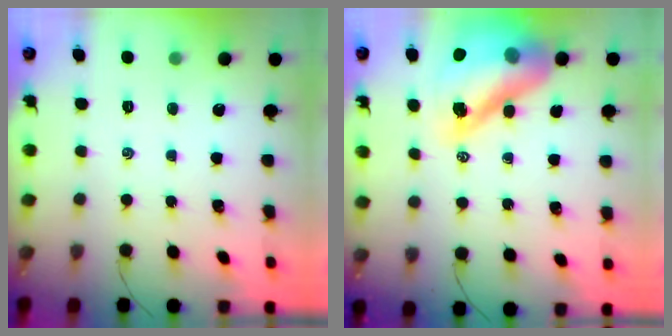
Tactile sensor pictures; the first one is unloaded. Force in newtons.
{"total": 21.8, "press": 20.9, "slide": 6.1}